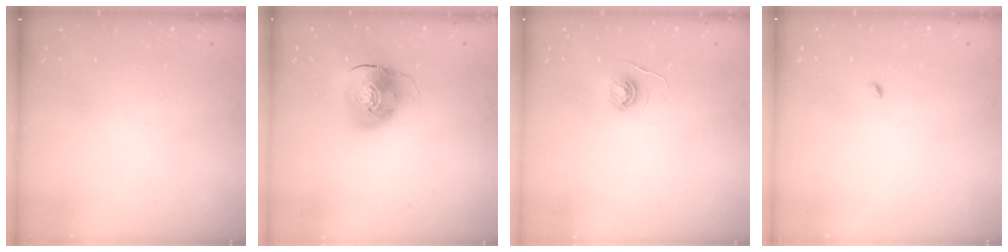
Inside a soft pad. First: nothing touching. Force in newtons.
{"total": 10.1, "press": 10.0, "slide": 1.6}
{"total": 4.0, "press": 4.0, "slide": 0.4}
{"total": 2.7, "press": 2.6, "slide": 0.6}